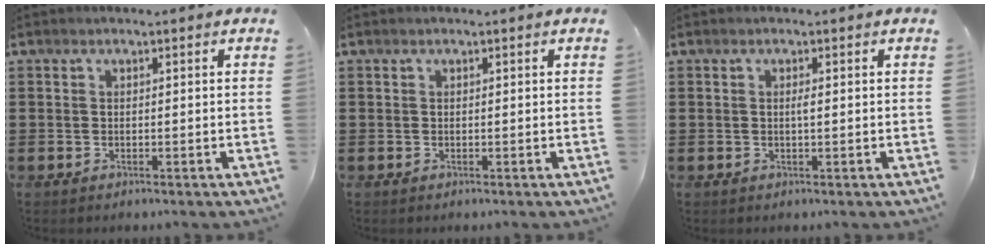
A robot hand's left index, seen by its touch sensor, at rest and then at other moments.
{"total": 0.0}
{"total": 1.0, "force": [0.2, 0.1, 1.0], "torque": [-0.020, -0.003, 0.003]}